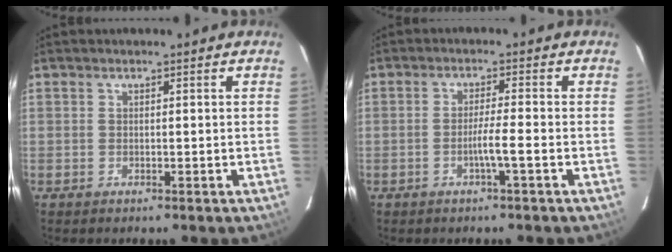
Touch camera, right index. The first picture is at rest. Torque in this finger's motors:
{"motor_torque": [0.57, -0.16, 0.36, 0.06]}